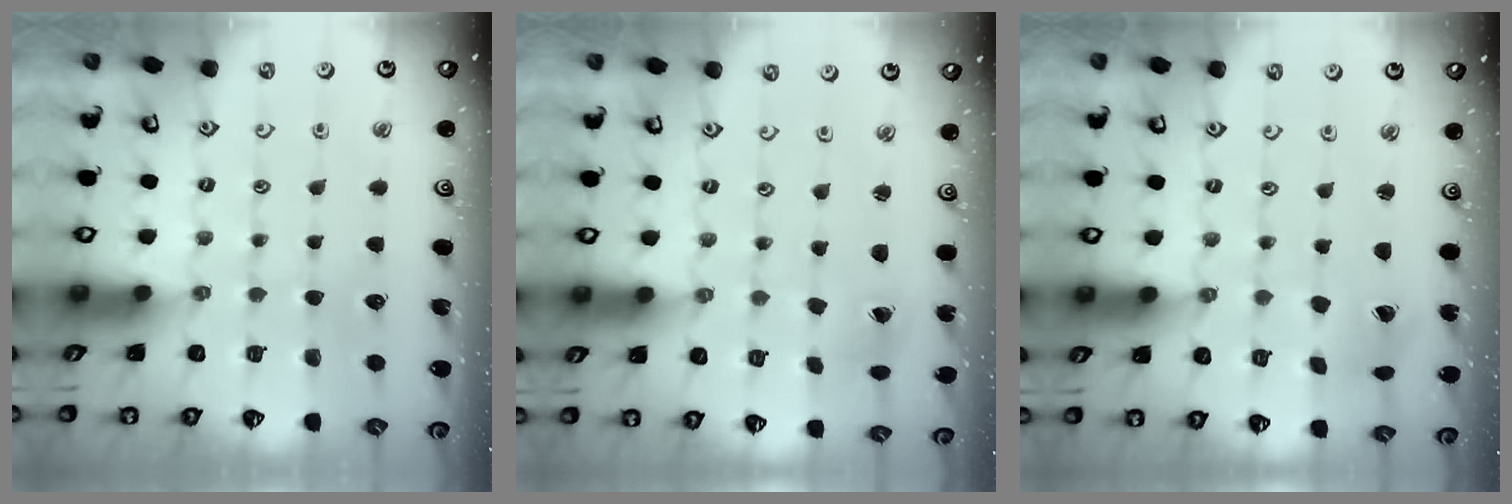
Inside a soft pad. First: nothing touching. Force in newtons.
{"total": 1.0, "press": 1.0, "slide": 0.0}
{"total": 1.8, "press": 1.8, "slide": 0.2}